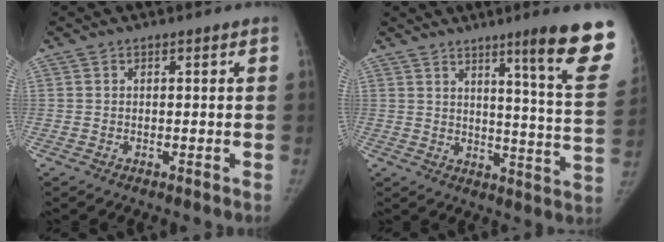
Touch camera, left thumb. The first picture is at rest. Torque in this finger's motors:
{"motor_torque": [1.24, 0.01, 1.68, -1.09, 0.32]}